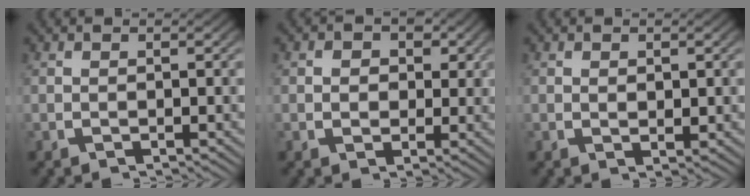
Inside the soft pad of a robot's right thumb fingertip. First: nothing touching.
{"total": 3.0, "force": [0.6, 2.4, 1.7], "torque": [-0.025, -0.016, 0.014]}
{"total": 1.0, "force": [0.4, 0.6, 0.7], "torque": [-0.010, -0.011, 0.015]}